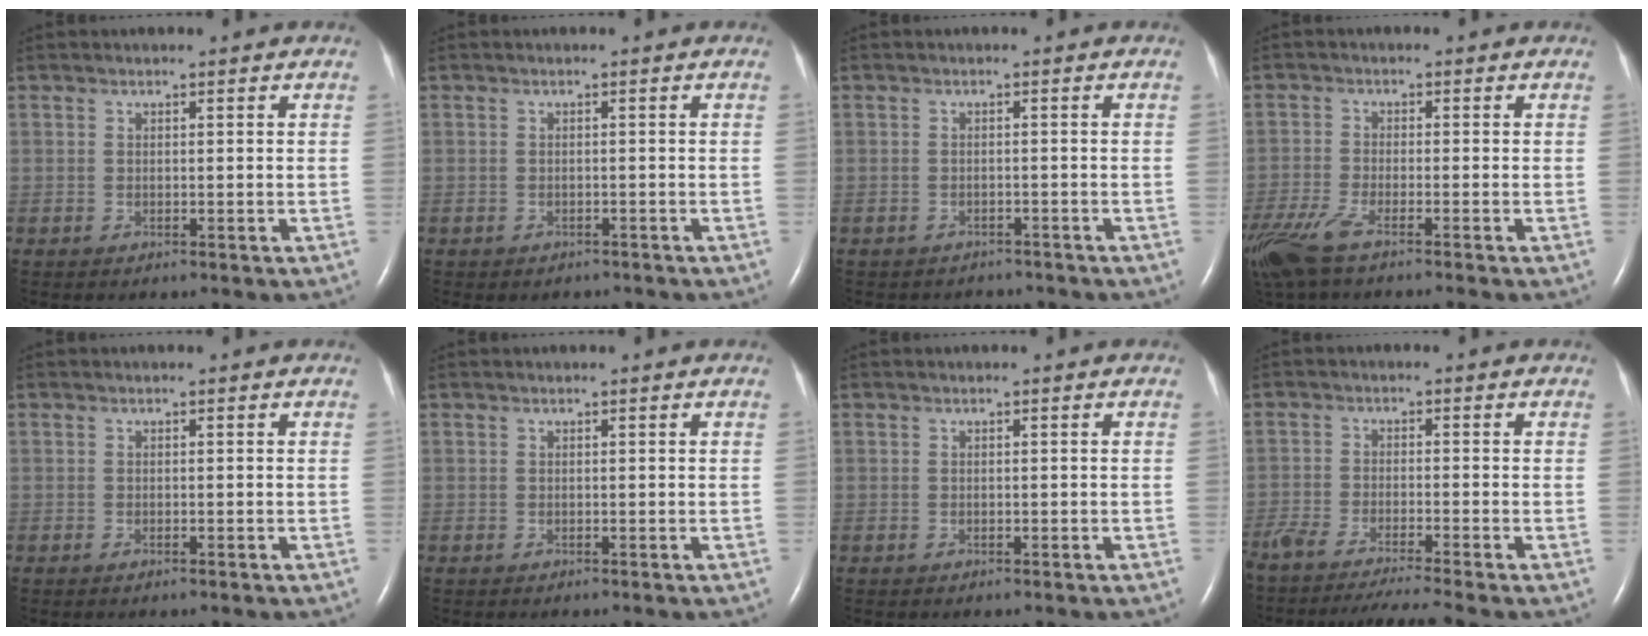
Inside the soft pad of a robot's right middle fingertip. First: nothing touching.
{"total": 1.9, "force": [-1.6, 1.0, 0.2], "torque": [-0.007, 0.000, -0.020]}
{"total": 4.1, "force": [-3.7, 1.7, 0.1], "torque": [-0.006, 0.002, -0.045]}
{"total": 8.5, "force": [-6.2, 1.2, 5.7], "torque": [-0.120, -0.019, -0.120]}
{"total": 0.6, "force": [-0.4, 0.1, 0.5], "torque": [-0.012, -0.002, -0.004]}
{"total": 0.0}
{"total": 0.0}
{"total": 12.6, "force": [-11.1, -1.1, 5.8], "torque": [-0.082, -0.032, -0.180]}